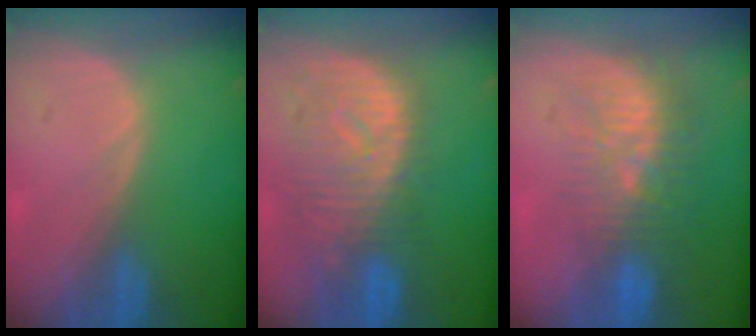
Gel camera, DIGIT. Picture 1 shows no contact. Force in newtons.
{"total": 10.9, "press": 9.7, "slide": 5.0}
{"total": 9.6, "press": 8.9, "slide": 3.6}